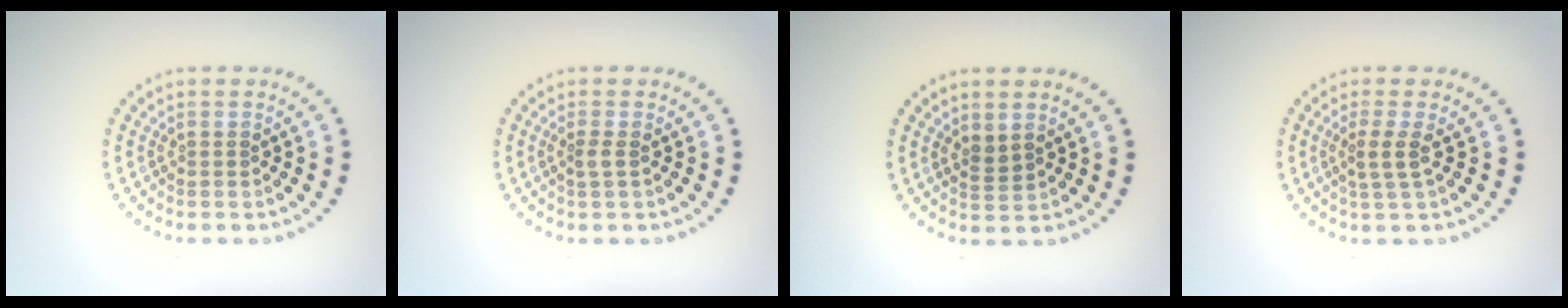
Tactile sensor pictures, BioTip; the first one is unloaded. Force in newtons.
{"total": 1.0, "press": 0.7, "slide": 0.7}
{"total": 1.2, "press": 1.0, "slide": 0.7}
{"total": 2.0, "press": 1.4, "slide": 1.4}